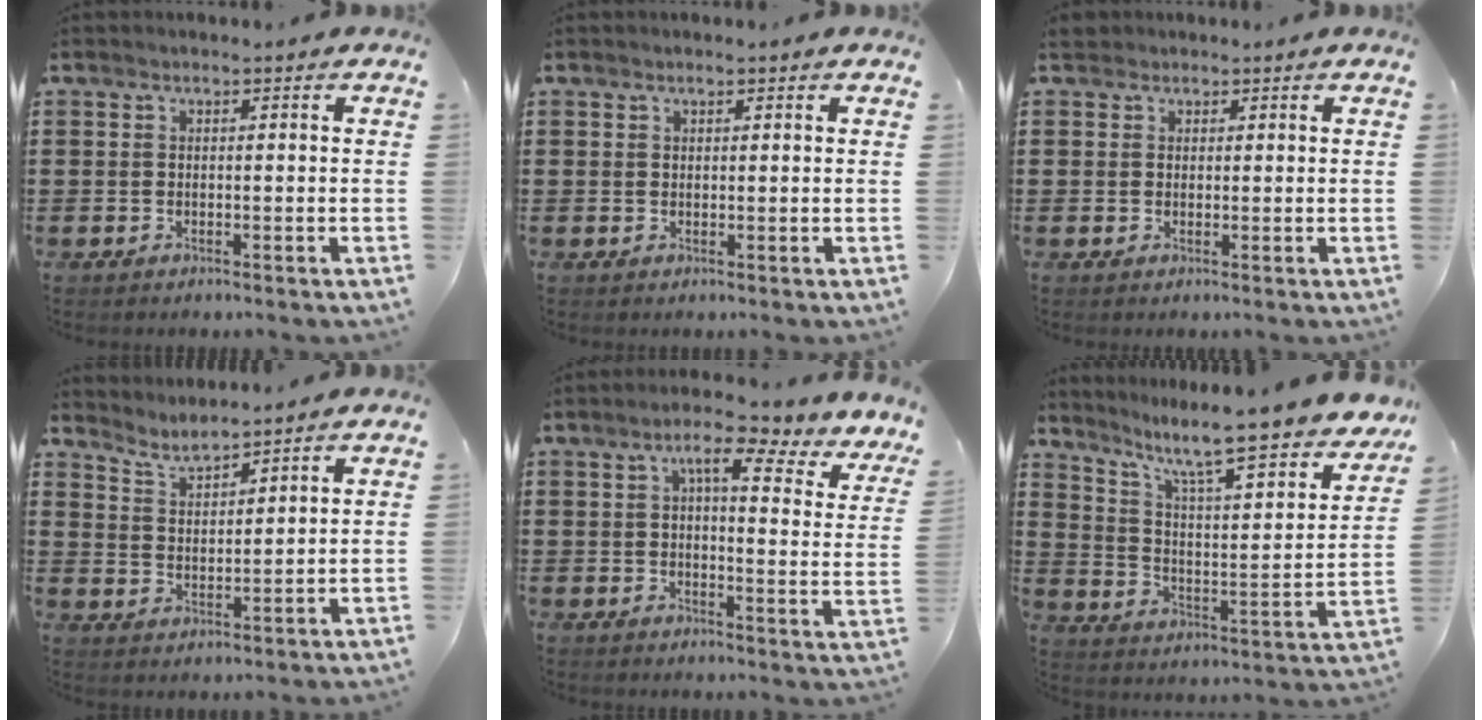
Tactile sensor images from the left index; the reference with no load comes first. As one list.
[{"total": 0.8, "force": [0.6, 0.4, 0.2], "torque": [-0.005, 0.003, 0.013]}, {"total": 2.2, "force": [1.6, 1.5, 0.2], "torque": [-0.013, 0.011, 0.031]}, {"total": 3.8, "force": [3.8, 0.1, 0.7], "torque": [-0.027, -0.014, 0.067]}, {"total": 7.0, "force": [4.9, 1.0, 5.0], "torque": [-0.091, -0.021, 0.075]}, {"total": 8.8, "force": [7.2, 0.3, 5.0], "torque": [-0.119, -0.061, 0.111]}]